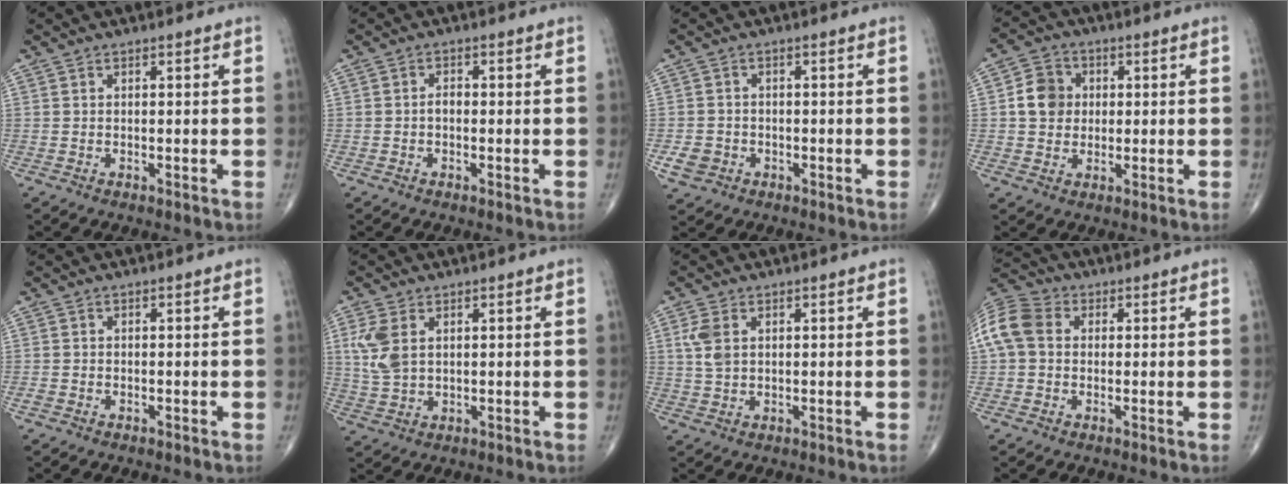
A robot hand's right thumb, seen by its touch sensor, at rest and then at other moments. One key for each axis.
{"total": 1.4, "fx": -0.4, "fy": 0.9, "fz": 1.0, "tx": -0.012, "ty": 0.003, "tz": -0.009}
{"total": 3.8, "fx": -1.4, "fy": 3.3, "fz": 1.3, "tx": -0.019, "ty": 0.006, "tz": -0.021}
{"total": 6.8, "fx": 0.7, "fy": 6.0, "fz": 3.2, "tx": -0.037, "ty": 0.007, "tz": 0.005}
{"total": 0.9, "fx": -0.4, "fy": 0.7, "fz": 0.4, "tx": -0.012, "ty": 0.000, "tz": -0.007}
{"total": 6.4, "fx": 1.9, "fy": 3.9, "fz": 4.7, "tx": -0.110, "ty": -0.002, "tz": 0.045}
{"total": 4.3, "fx": 1.3, "fy": 2.6, "fz": 3.1, "tx": -0.071, "ty": 0.003, "tz": 0.030}
{"total": 10.5, "fx": 1.4, "fy": 8.2, "fz": 6.4, "tx": -0.139, "ty": 0.029, "tz": 0.020}